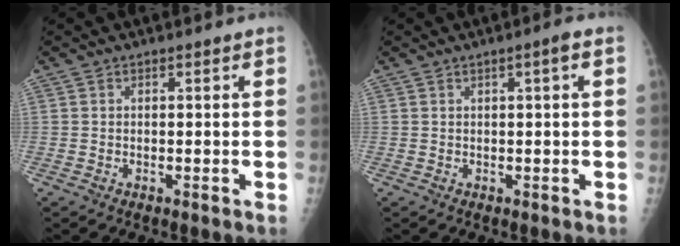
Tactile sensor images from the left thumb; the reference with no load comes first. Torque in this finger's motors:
{"motor_torque": [-0.49, -0.25, -0.50, -0.05, 0.08]}